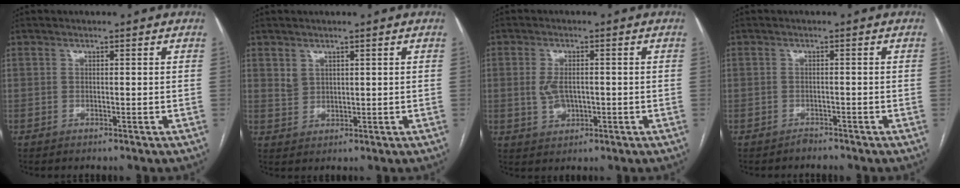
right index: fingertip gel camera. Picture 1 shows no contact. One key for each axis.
{"total": 2.1, "fx": 1.3, "fy": 1.5, "fz": 0.5, "tx": -0.008, "ty": 0.001, "tz": 0.029}
{"total": 3.9, "fx": -0.3, "fy": 2.2, "fz": 3.2, "tx": -0.065, "ty": 0.002, "tz": 0.000}
{"total": 1.0, "fx": -1.0, "fy": 0.2, "fz": -0.2, "tx": 0.001, "ty": -0.004, "tz": -0.017}